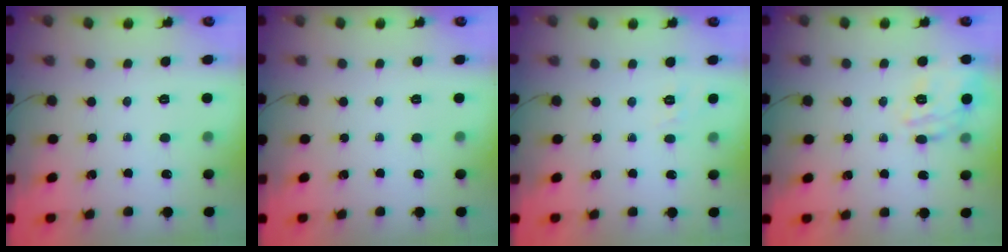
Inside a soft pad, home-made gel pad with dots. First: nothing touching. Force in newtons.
{"total": 0.0}
{"total": 1.8, "press": 1.2, "slide": 1.4}
{"total": 8.9, "press": 8.9, "slide": 0.6}